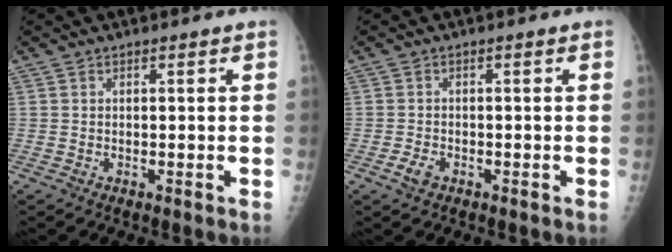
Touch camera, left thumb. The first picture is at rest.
{"total": 2.1, "force": [-1.1, 1.3, 1.2], "torque": [-0.025, 0.002, -0.020]}